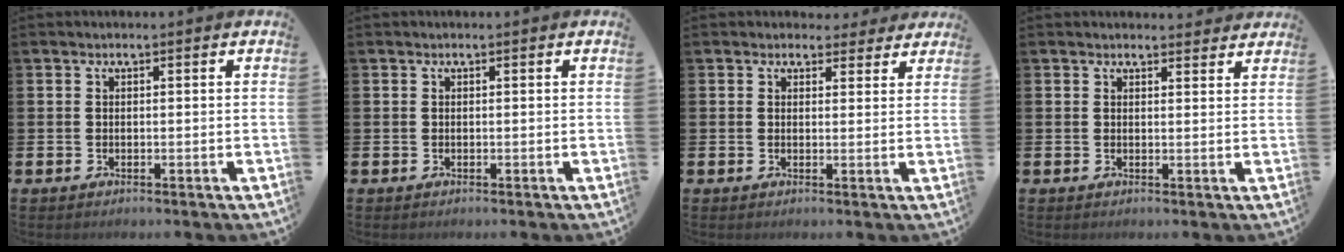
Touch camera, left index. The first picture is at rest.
{"total": 0.0}
{"total": 2.6, "force": [2.3, 1.2, 0.1], "torque": [0.009, -0.011, 0.037]}
{"total": 1.9, "force": [1.8, 0.3, 0.0], "torque": [0.006, -0.010, 0.032]}